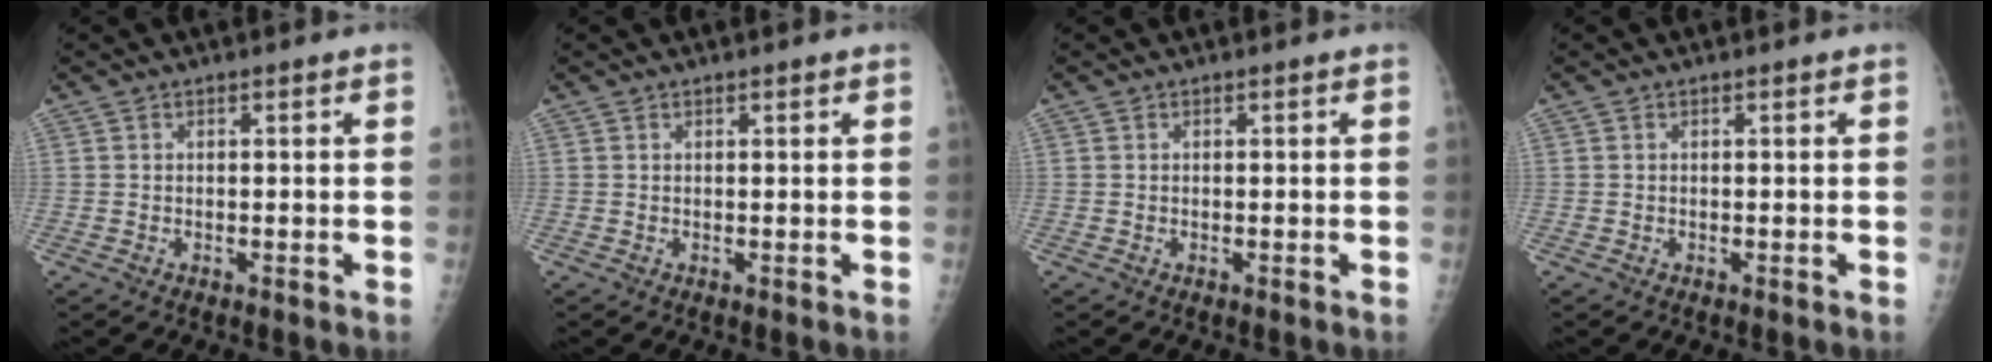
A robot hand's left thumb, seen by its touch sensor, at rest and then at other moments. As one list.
[{"total": 0.6, "force": [0.4, 0.1, 0.4], "torque": [-0.005, -0.001, 0.005]}, {"total": 0.0}, {"total": 0.0}]